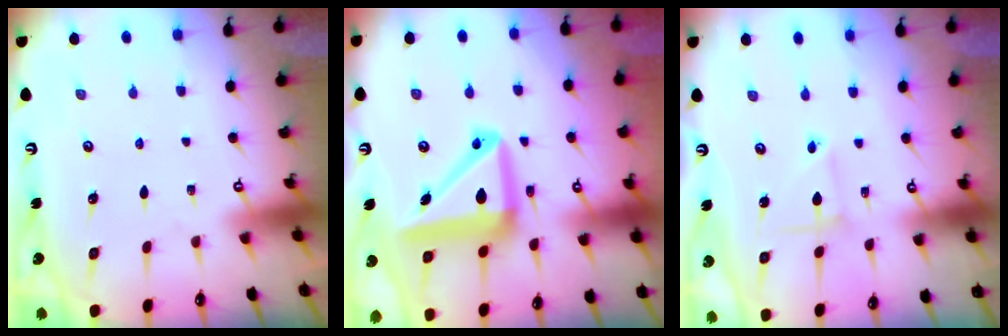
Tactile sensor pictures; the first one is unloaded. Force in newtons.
{"total": 15.4, "press": 15.3, "slide": 2.3}
{"total": 3.2, "press": 3.2, "slide": 0.3}